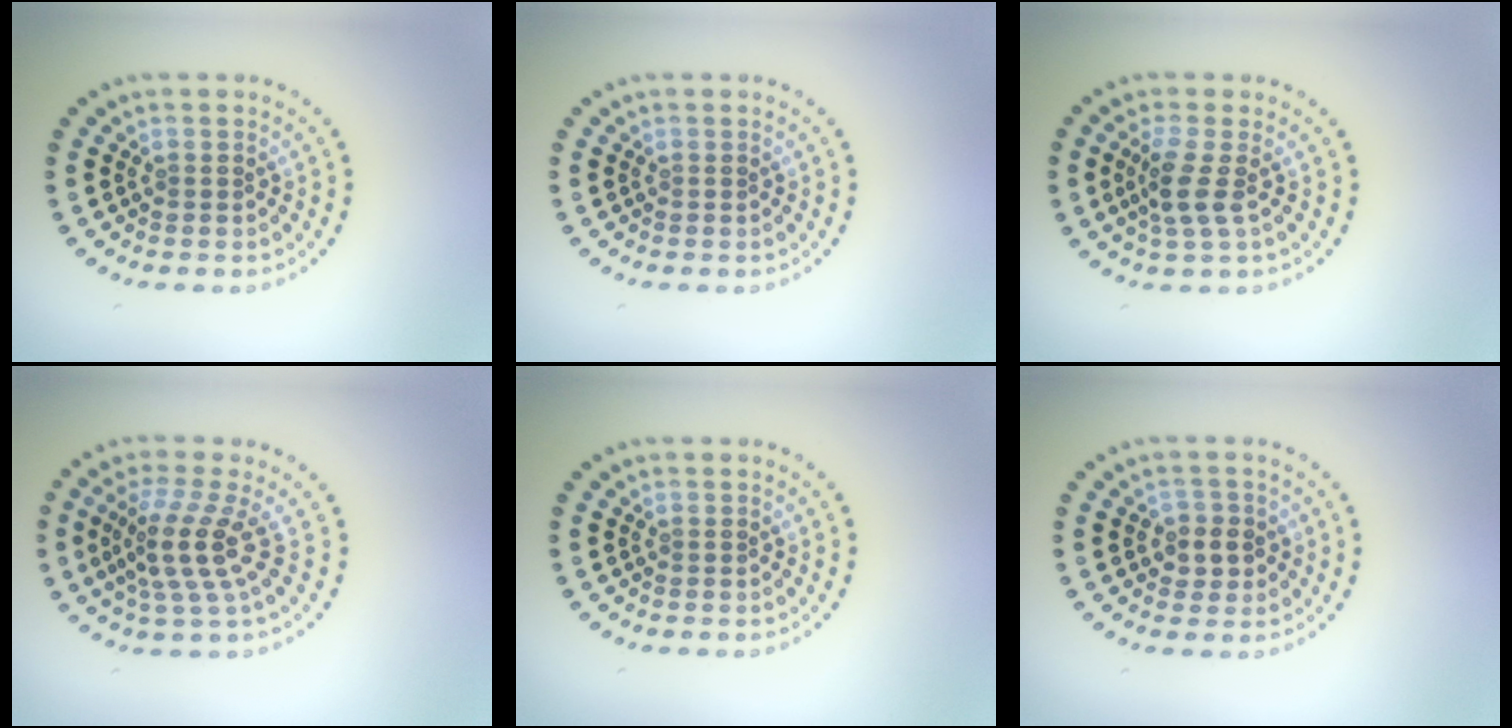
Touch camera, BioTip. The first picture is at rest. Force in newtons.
{"total": 0.0}
{"total": 2.7, "press": 2.1, "slide": 1.6}
{"total": 4.1, "press": 2.9, "slide": 3.0}
{"total": 0.0}
{"total": 2.1, "press": 2.0, "slide": 0.8}